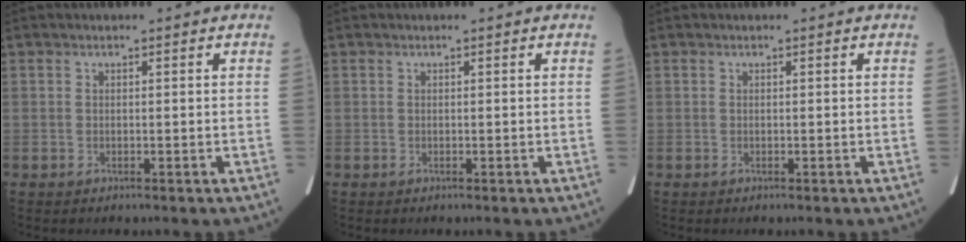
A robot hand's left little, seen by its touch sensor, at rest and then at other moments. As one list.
[{"total": 0.0}, {"total": 0.0}]